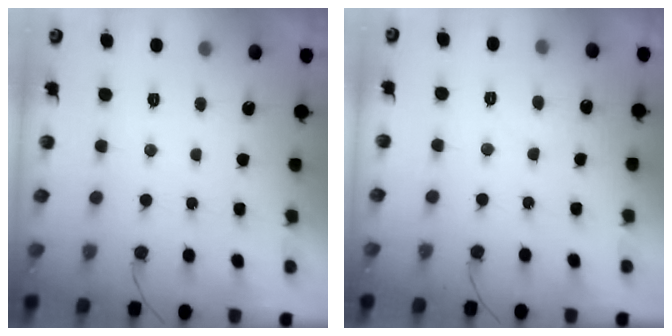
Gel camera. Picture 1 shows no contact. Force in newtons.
{"total": 5.2, "press": 5.1, "slide": 0.4}